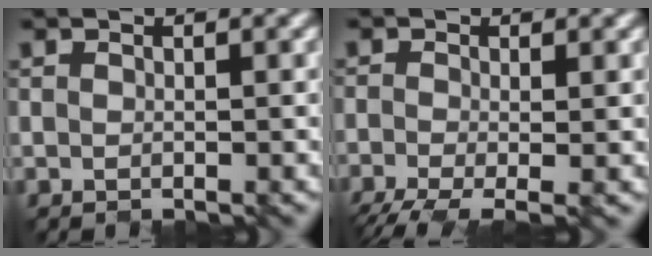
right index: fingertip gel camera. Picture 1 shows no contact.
{"total": 4.9, "force": [-2.7, 1.5, 3.8], "torque": [-0.081, -0.016, -0.051]}